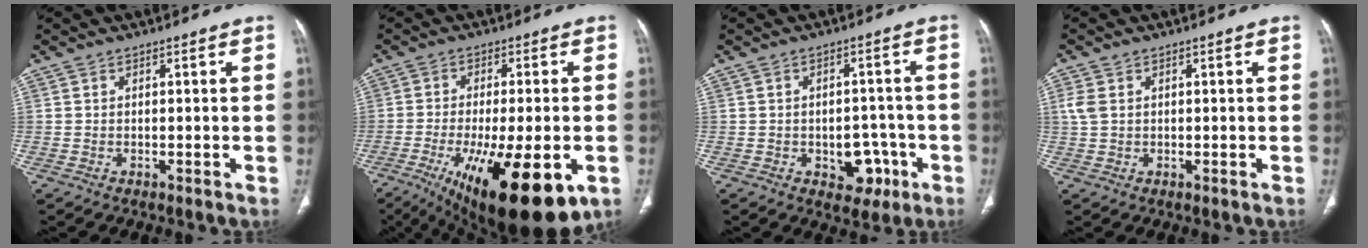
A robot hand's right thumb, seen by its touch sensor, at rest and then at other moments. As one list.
[{"total": 22.2, "force": [-8.9, 7.5, 18.9], "torque": [-0.274, -0.021, -0.121]}, {"total": 6.9, "force": [-2.7, 4.8, 4.2], "torque": [-0.017, 0.022, -0.027]}, {"total": 2.8, "force": [0.6, 2.2, 1.7], "torque": [-0.046, 0.006, 0.016]}]